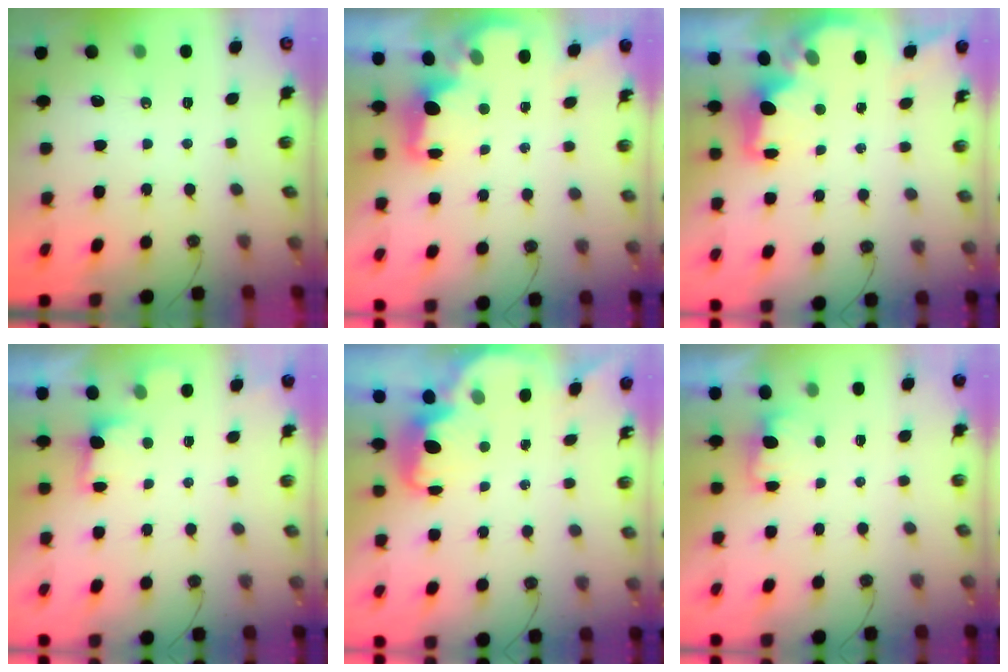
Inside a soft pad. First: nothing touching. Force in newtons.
{"total": 2.0, "press": 1.9, "slide": 0.8}
{"total": 3.0, "press": 2.9, "slide": 0.5}
{"total": 1.0, "press": 0.6, "slide": 0.8}
{"total": 2.5, "press": 2.4, "slide": 0.6}
{"total": 1.4, "press": 1.2, "slide": 0.8}